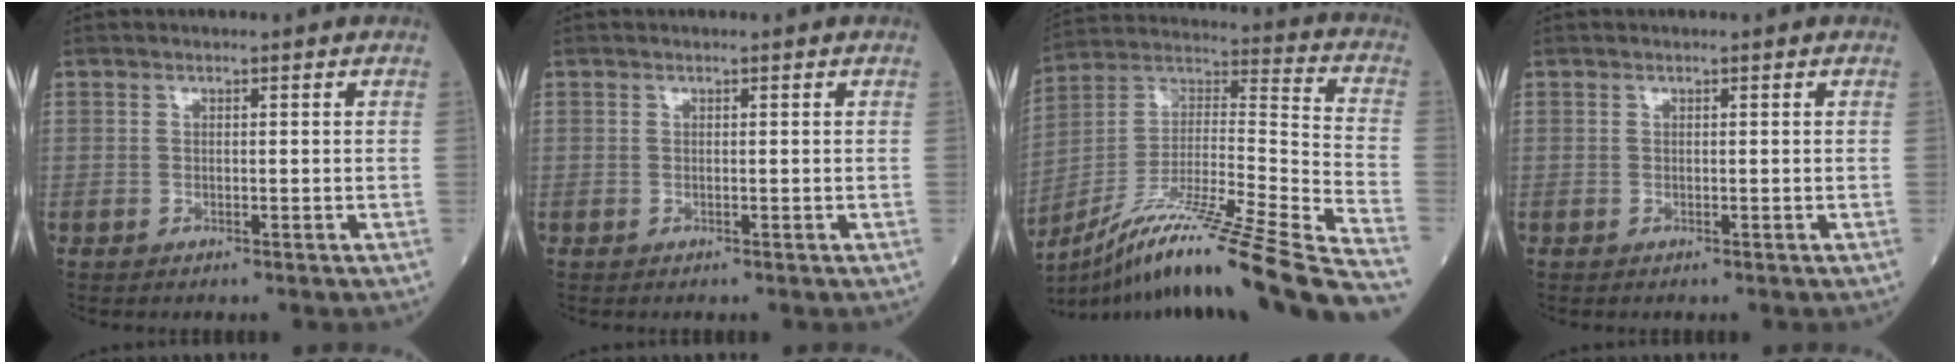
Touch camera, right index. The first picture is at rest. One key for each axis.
{"total": 0.0}
{"total": 29.1, "fx": -22.4, "fy": -0.4, "fz": 18.6, "tx": -0.248, "ty": -0.021, "tz": -0.374}
{"total": 0.0}